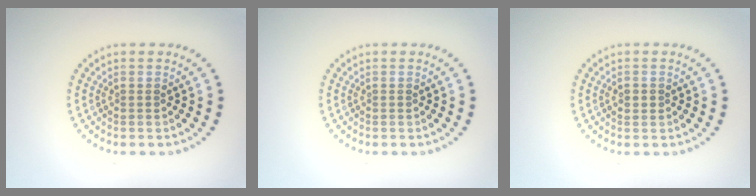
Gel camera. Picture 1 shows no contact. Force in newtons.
{"total": 0.0}
{"total": 1.0, "press": 1.0, "slide": 0.2}